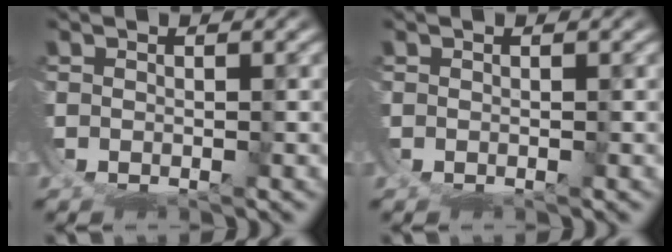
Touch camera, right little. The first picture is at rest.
{"total": 0.0}